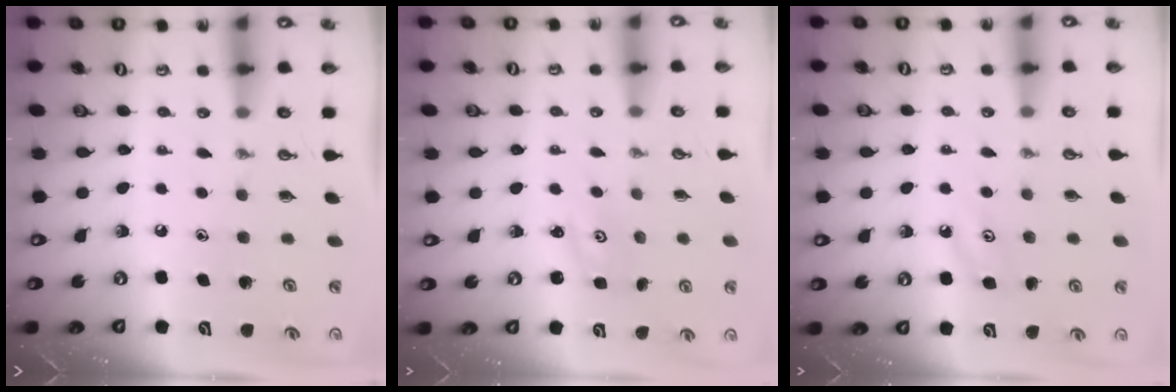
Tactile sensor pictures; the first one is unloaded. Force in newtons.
{"total": 1.7, "press": 1.6, "slide": 0.3}
{"total": 3.5, "press": 3.4, "slide": 0.8}